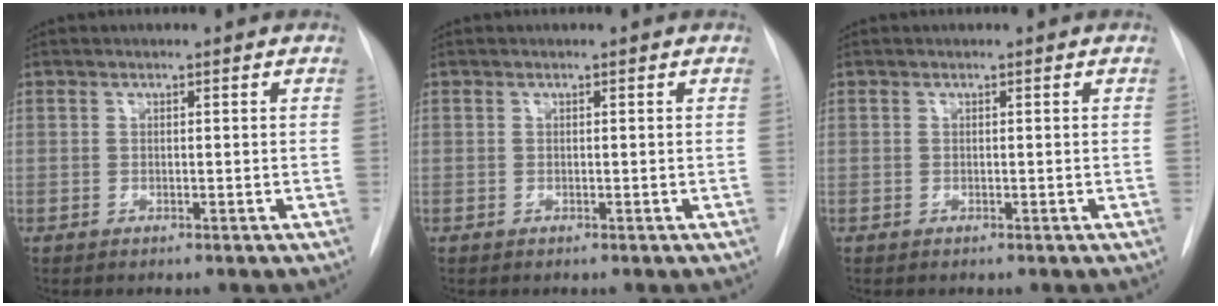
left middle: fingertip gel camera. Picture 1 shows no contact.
{"total": 0.0}
{"total": 0.0}